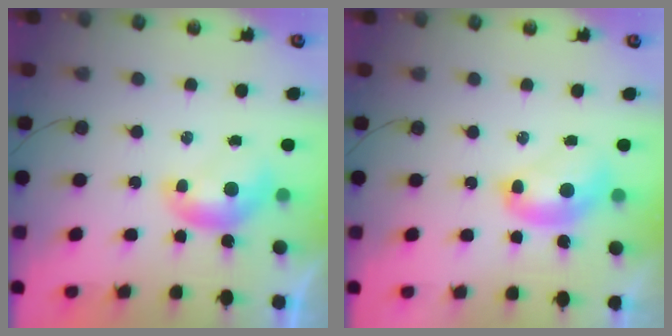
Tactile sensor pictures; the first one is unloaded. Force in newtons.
{"total": 2.6, "press": 2.6, "slide": 0.2}